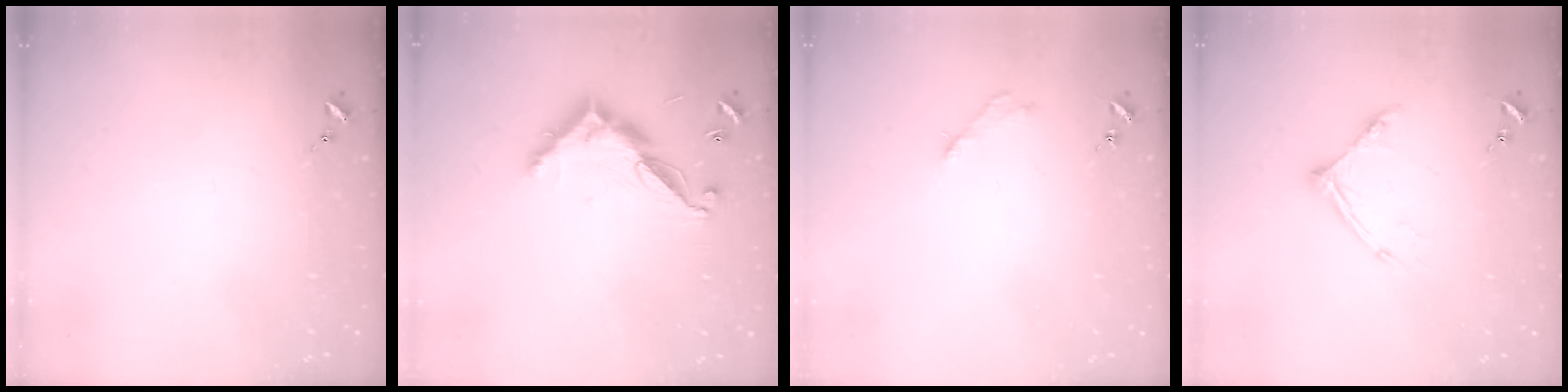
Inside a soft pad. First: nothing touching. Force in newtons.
{"total": 11.5, "press": 11.5, "slide": 0.4}
{"total": 2.8, "press": 2.8, "slide": 0.4}
{"total": 10.5, "press": 10.5, "slide": 1.0}